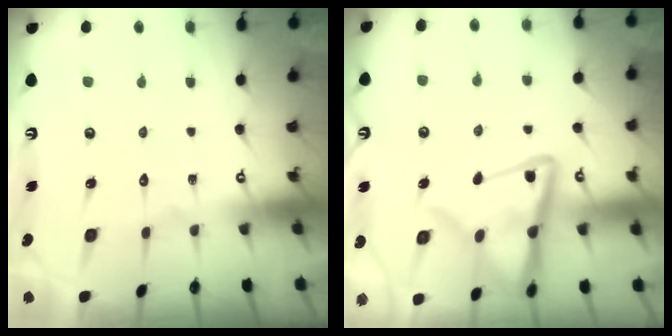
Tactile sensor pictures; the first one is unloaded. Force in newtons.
{"total": 15.6, "press": 15.5, "slide": 1.5}